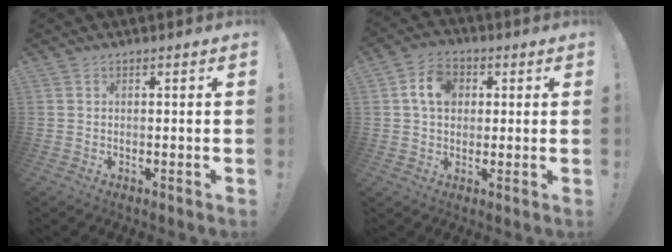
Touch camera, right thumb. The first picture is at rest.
{"total": 9.3, "force": [2.4, 7.0, 5.5], "torque": [-0.083, 0.011, 0.046]}